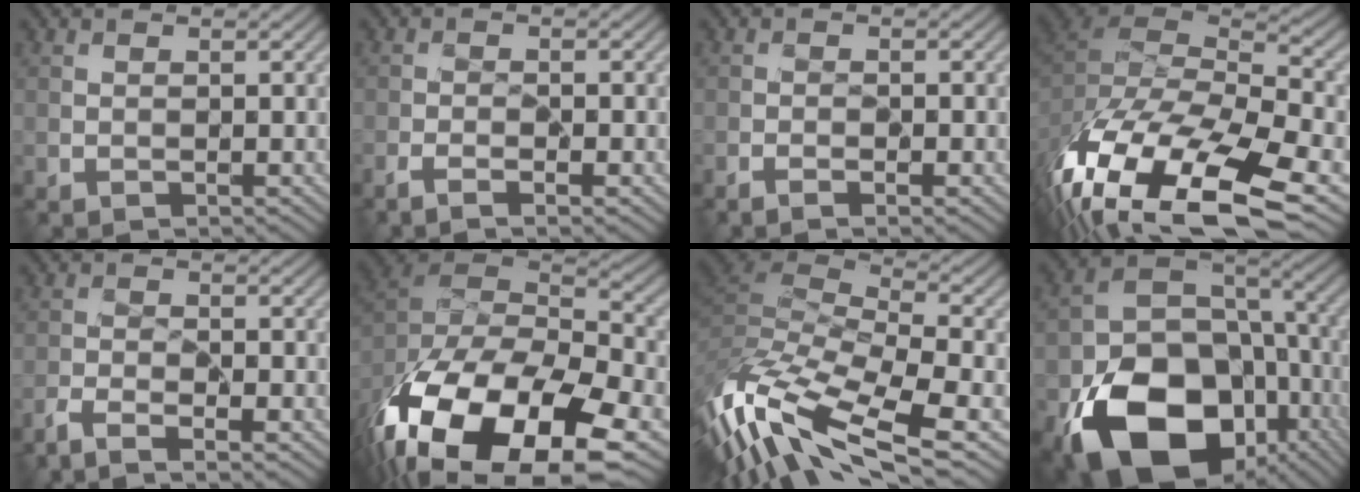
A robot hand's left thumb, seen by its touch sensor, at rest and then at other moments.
{"total": 2.7, "force": [-1.8, 0.4, 1.9], "torque": [-0.041, 0.000, -0.037]}
{"total": 1.9, "force": [-1.2, 0.3, 1.4], "torque": [-0.027, 0.001, -0.023]}
{"total": 18.2, "force": [-9.9, 8.4, 12.7], "torque": [-0.285, -0.060, -0.138]}
{"total": 3.4, "force": [-2.6, 0.5, 2.1], "torque": [-0.046, -0.005, -0.058]}
{"total": 20.7, "force": [-12.6, 10.4, 12.8], "torque": [-0.267, -0.049, -0.169]}
{"total": 15.1, "force": [-6.2, 5.7, 12.5], "torque": [-0.309, -0.008, -0.104]}
{"total": 19.6, "force": [-9.0, 13.6, 10.9], "torque": [-0.208, -0.054, -0.141]}